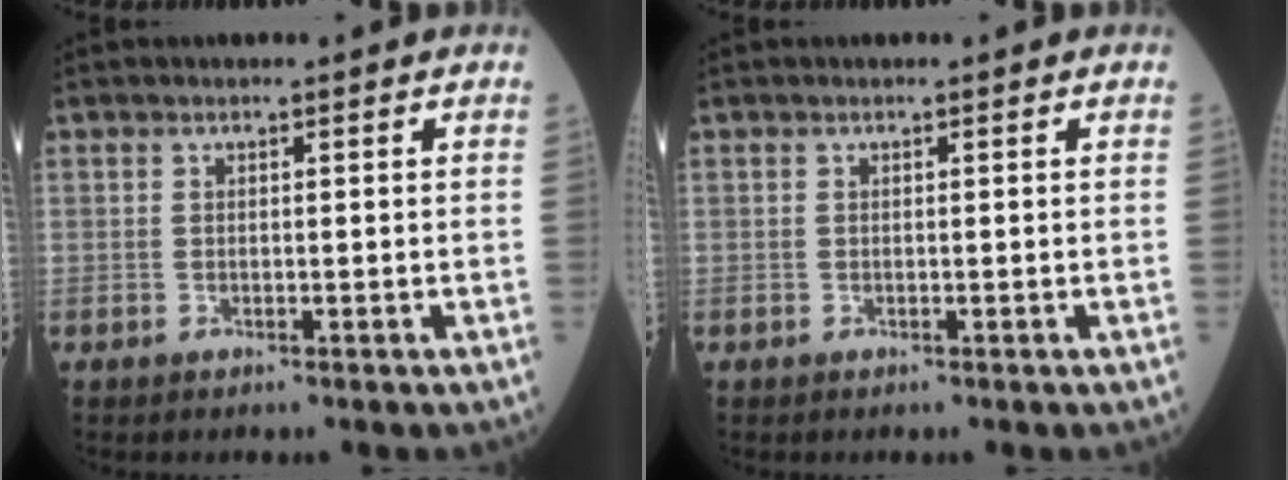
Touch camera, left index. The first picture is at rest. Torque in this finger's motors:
{"motor_torque": [-0.01, -0.01, 0.00, 0.00]}